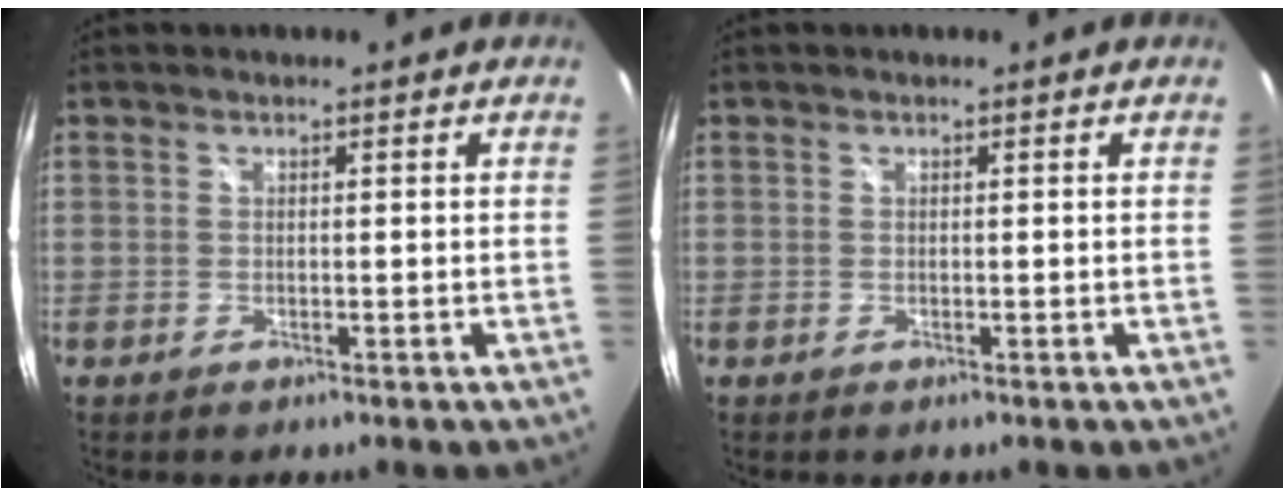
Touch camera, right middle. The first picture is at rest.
{"total": 0.0}